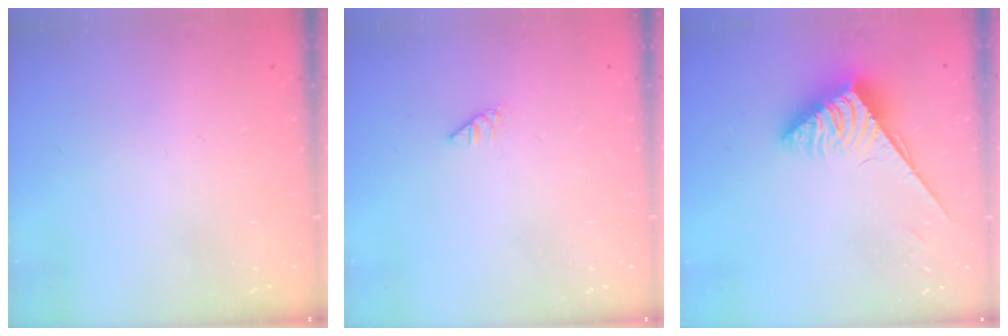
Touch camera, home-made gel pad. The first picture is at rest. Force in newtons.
{"total": 0.0}
{"total": 4.0, "press": 3.9, "slide": 0.6}